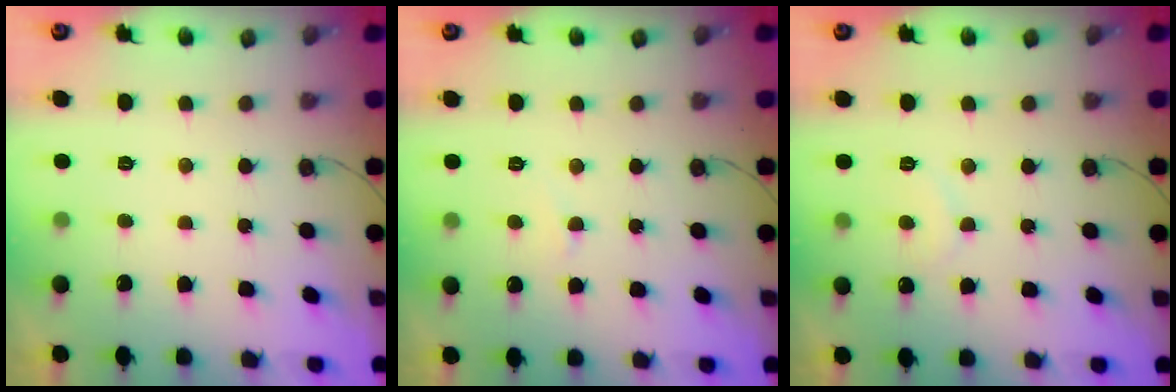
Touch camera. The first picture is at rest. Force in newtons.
{"total": 2.5, "press": 2.4, "slide": 0.3}
{"total": 6.7, "press": 6.7, "slide": 0.5}